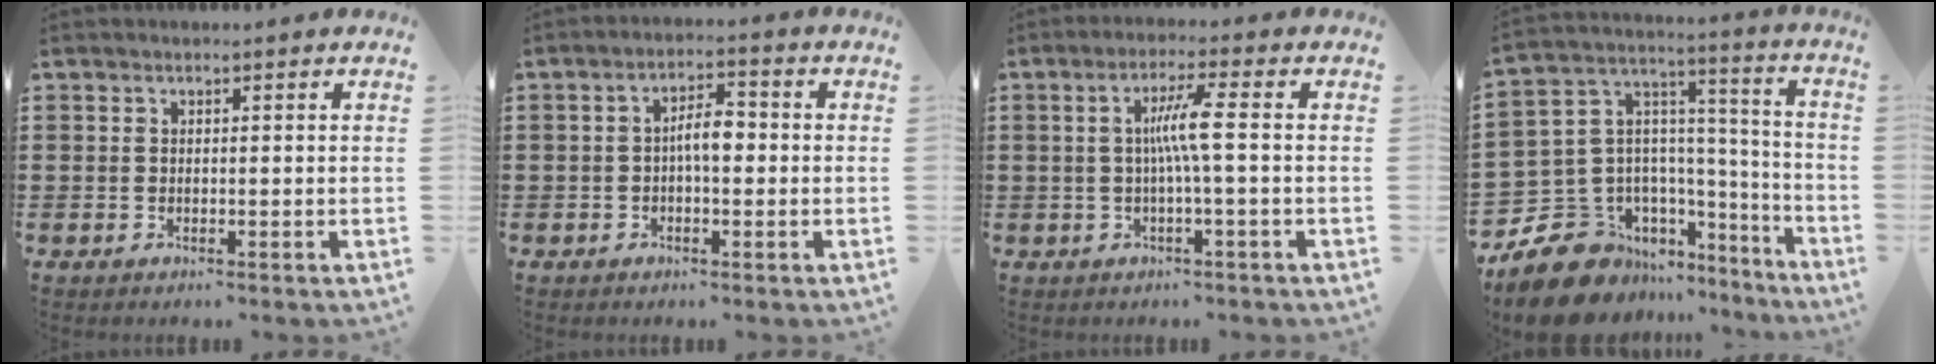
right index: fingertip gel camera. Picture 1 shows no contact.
{"total": 4.1, "force": [-0.3, 1.5, 3.8], "torque": [-0.071, 0.009, -0.008]}
{"total": 5.4, "force": [-0.1, -0.2, 5.4], "torque": [-0.101, -0.003, -0.009]}
{"total": 12.0, "force": [-8.1, 8.2, 3.0], "torque": [-0.106, 0.005, -0.154]}